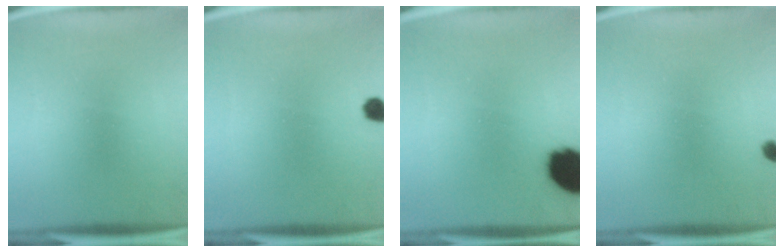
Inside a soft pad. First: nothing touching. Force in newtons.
{"total": 2.4}
{"total": 14.1}
{"total": 1.3}